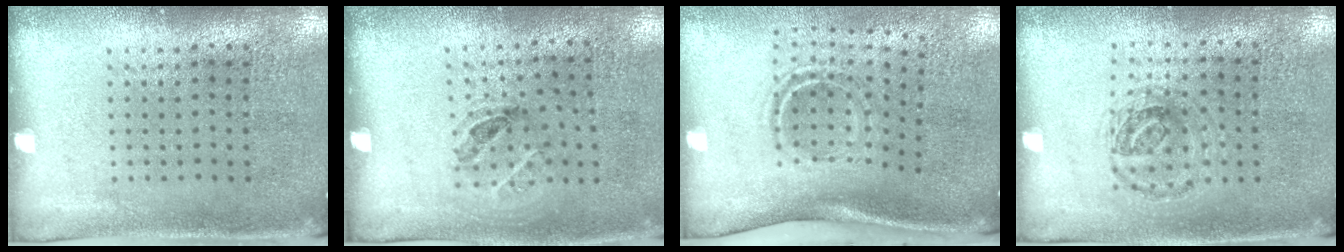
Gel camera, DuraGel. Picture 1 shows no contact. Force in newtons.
{"total": 1.2, "press": 0.7, "slide": 0.9}
{"total": 2.0, "press": 1.2, "slide": 1.6}
{"total": 0.9, "press": 0.9, "slide": 0.3}